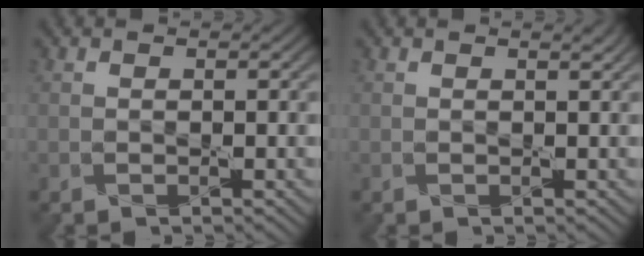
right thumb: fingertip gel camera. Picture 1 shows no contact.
{"total": 0.7, "force": [0.6, 0.0, 0.4], "torque": [-0.011, 0.000, 0.008]}